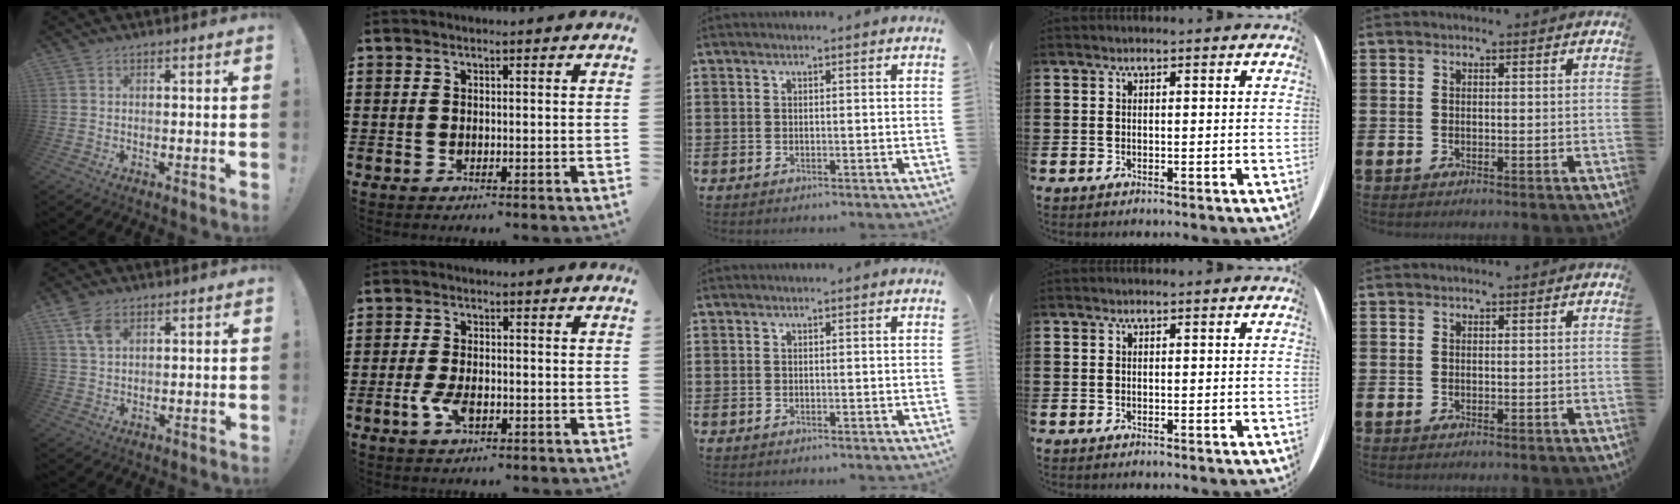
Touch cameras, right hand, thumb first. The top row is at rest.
{"thumb": {"total": 5.8, "force": [3.3, 3.1, 3.7], "torque": [-0.069, -0.010, 0.063]}, "index": {"total": 4.2, "force": [-1.4, 1.8, 3.5], "torque": [-0.083, -0.007, -0.027]}}